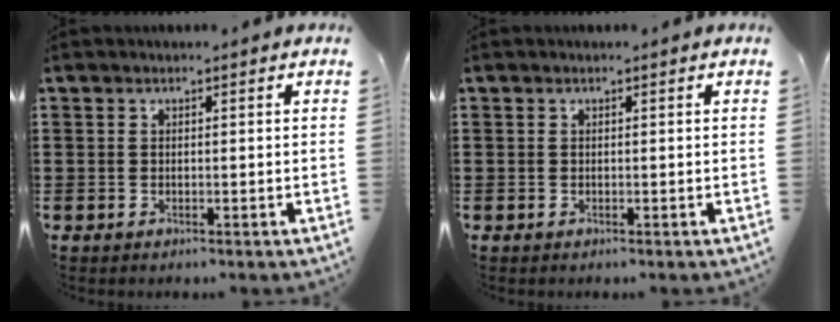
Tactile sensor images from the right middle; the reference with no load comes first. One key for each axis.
{"total": 0.0}